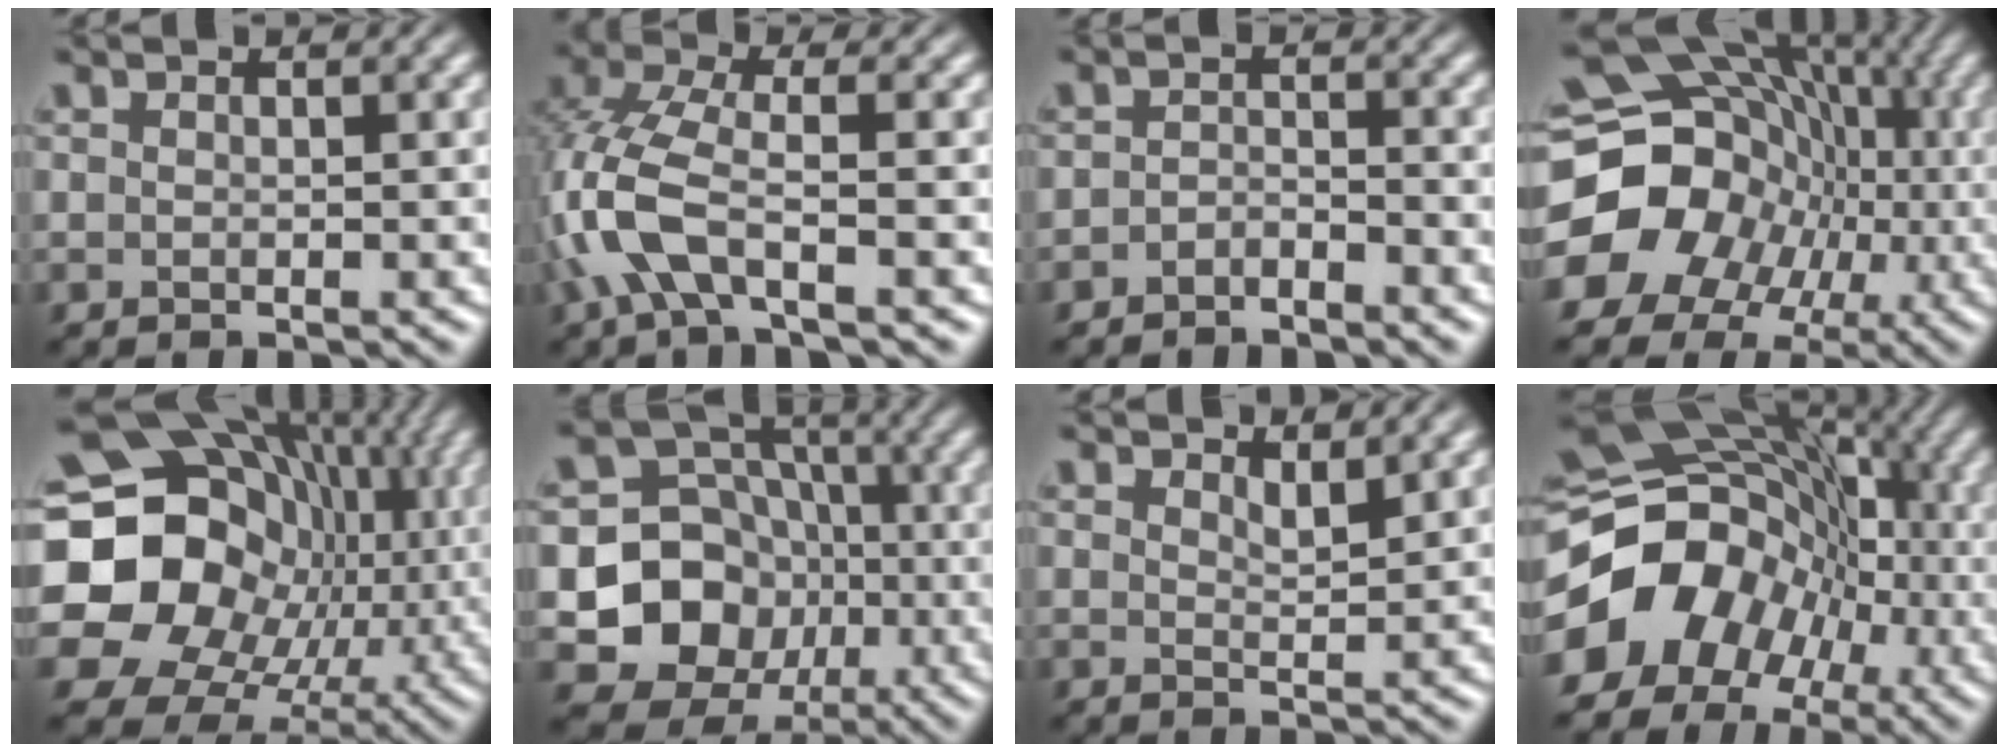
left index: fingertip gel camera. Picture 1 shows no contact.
{"total": 5.9, "force": [-2.3, 2.1, 5.0], "torque": [-0.129, 0.006, -0.050]}
{"total": 1.5, "force": [-1.5, 0.1, 0.2], "torque": [-0.006, 0.002, -0.023]}
{"total": 19.5, "force": [-4.3, 17.4, 7.7], "torque": [-0.147, -0.018, -0.089]}
{"total": 20.2, "force": [1.4, 17.6, 9.8], "torque": [-0.184, 0.003, 0.011]}
{"total": 8.8, "force": [-2.1, 7.8, 3.5], "torque": [-0.057, -0.010, -0.045]}
{"total": 1.3, "force": [1.2, 0.0, 0.5], "torque": [-0.009, -0.002, 0.026]}
{"total": 11.6, "force": [-3.2, 9.7, 5.5], "torque": [-0.118, -0.009, -0.061]}